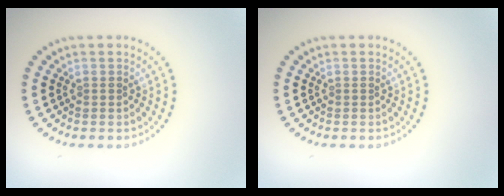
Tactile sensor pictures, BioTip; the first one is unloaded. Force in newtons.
{"total": 0.0}